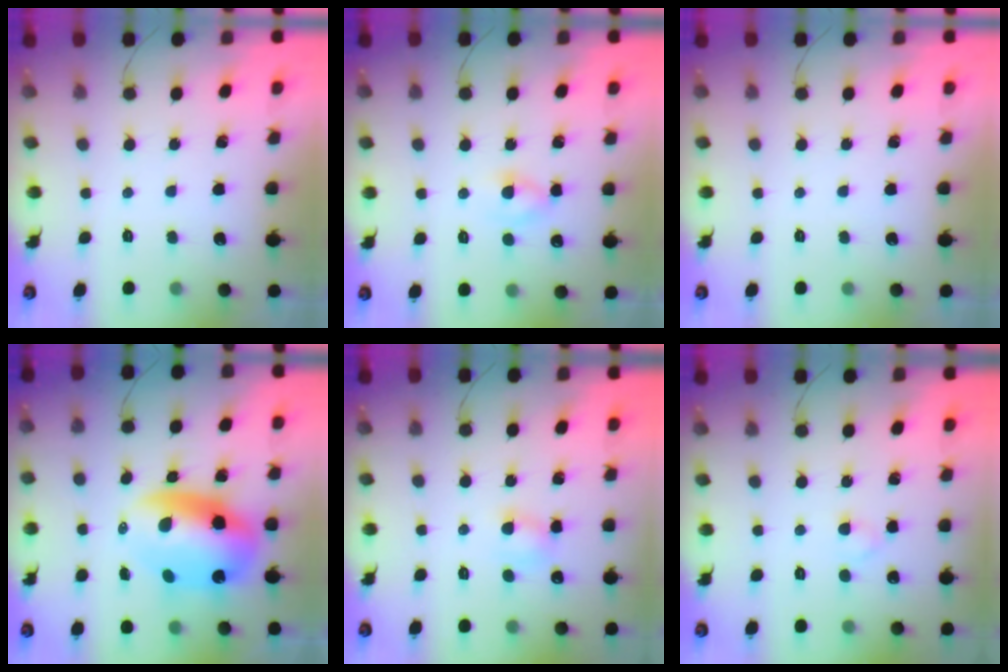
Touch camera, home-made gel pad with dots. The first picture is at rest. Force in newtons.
{"total": 3.2, "press": 3.0, "slide": 1.3}
{"total": 0.0}
{"total": 12.7, "press": 12.2, "slide": 3.4}
{"total": 4.4, "press": 4.2, "slide": 1.3}
{"total": 2.0, "press": 1.7, "slide": 0.9}